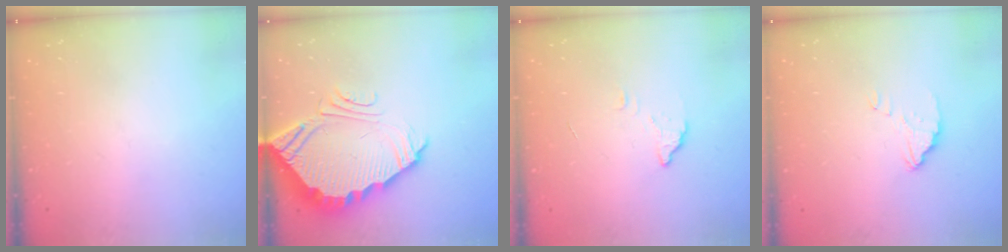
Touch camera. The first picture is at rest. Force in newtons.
{"total": 5.8, "press": 5.8, "slide": 0.4}
{"total": 2.8, "press": 2.8, "slide": 0.2}
{"total": 2.7, "press": 2.7, "slide": 0.1}